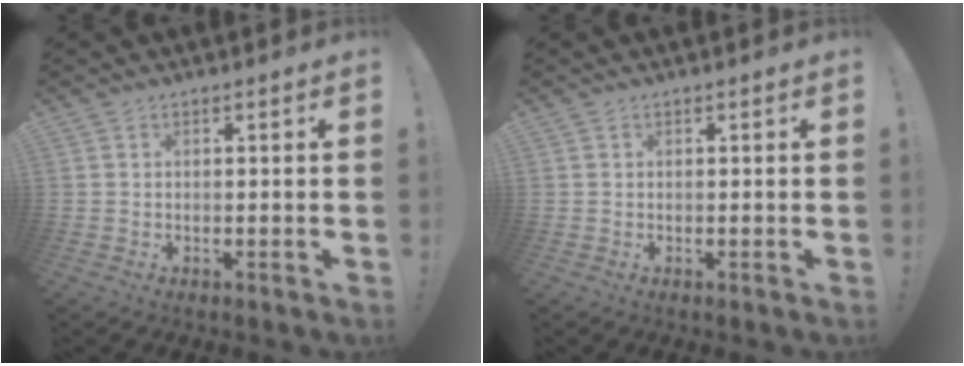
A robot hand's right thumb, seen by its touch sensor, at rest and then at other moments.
{"total": 0.0}